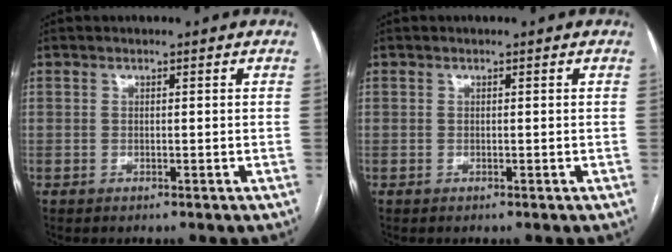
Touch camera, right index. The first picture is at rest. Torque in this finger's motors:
{"motor_torque": [0.00, 0.00, 0.00, 0.00]}